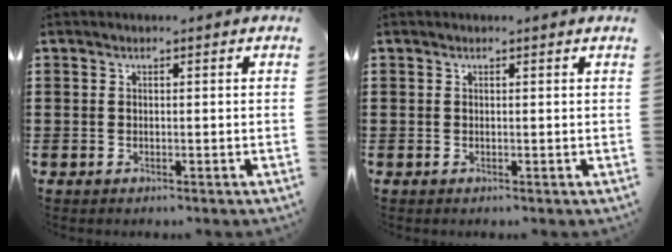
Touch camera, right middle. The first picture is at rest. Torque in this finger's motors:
{"motor_torque": [-0.24, 0.24, -0.18, -0.01]}